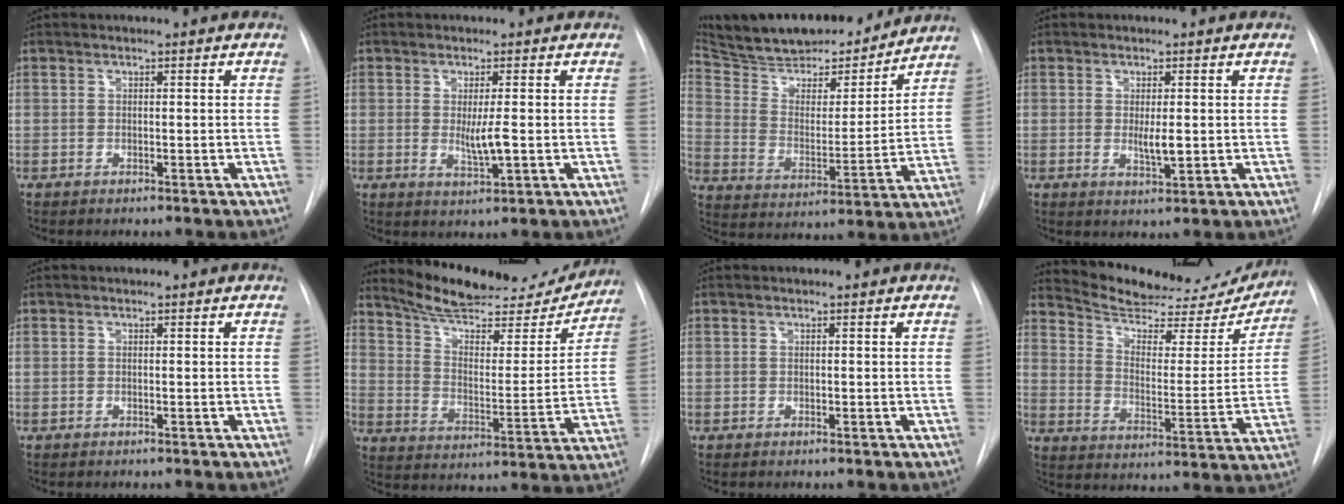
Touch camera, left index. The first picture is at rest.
{"total": 3.4, "force": [0.0, 0.3, 3.4], "torque": [-0.064, -0.009, 0.003]}
{"total": 22.2, "force": [19.9, 5.0, 8.5], "torque": [-0.143, -0.002, 0.303]}
{"total": 2.8, "force": [0.1, 0.6, 2.7], "torque": [-0.048, -0.007, 0.005]}
{"total": 0.0}
{"total": 20.8, "force": [19.3, 4.4, 6.4], "torque": [-0.092, -0.026, 0.274]}
{"total": 0.0}
{"total": 22.5, "force": [21.1, 4.9, 6.0], "torque": [-0.081, -0.046, 0.282]}